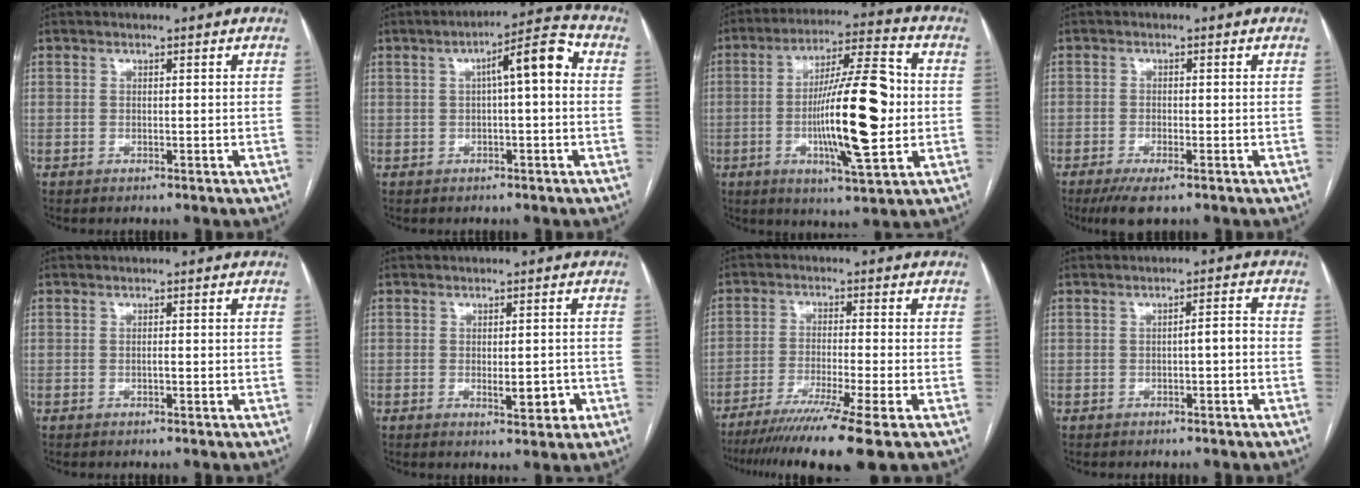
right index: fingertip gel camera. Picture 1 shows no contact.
{"total": 7.2, "force": [1.0, 1.1, 7.0], "torque": [-0.104, 0.029, 0.010]}
{"total": 17.5, "force": [-1.5, 2.2, 17.3], "torque": [-0.297, 0.005, -0.026]}
{"total": 4.4, "force": [-2.9, 0.9, 3.1], "torque": [-0.058, -0.010, -0.048]}
{"total": 0.7, "force": [-0.2, 0.0, 0.6], "torque": [-0.013, 0.001, -0.002]}
{"total": 3.9, "force": [-1.2, 1.2, 3.5], "torque": [-0.054, -0.003, -0.009]}
{"total": 12.7, "force": [-9.0, -1.8, 8.7], "torque": [-0.142, -0.038, -0.143]}
{"total": 2.2, "force": [-0.6, 0.3, 2.1], "torque": [-0.028, 0.007, -0.009]}